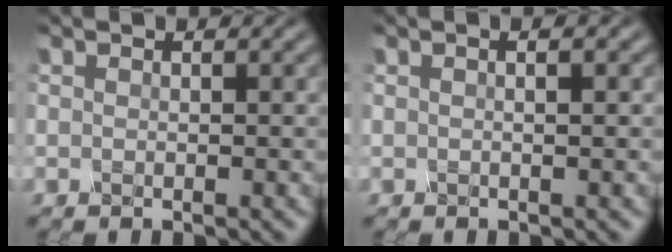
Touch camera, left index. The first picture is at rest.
{"total": 1.1, "force": [0.2, 0.2, 1.0], "torque": [-0.018, 0.002, 0.001]}